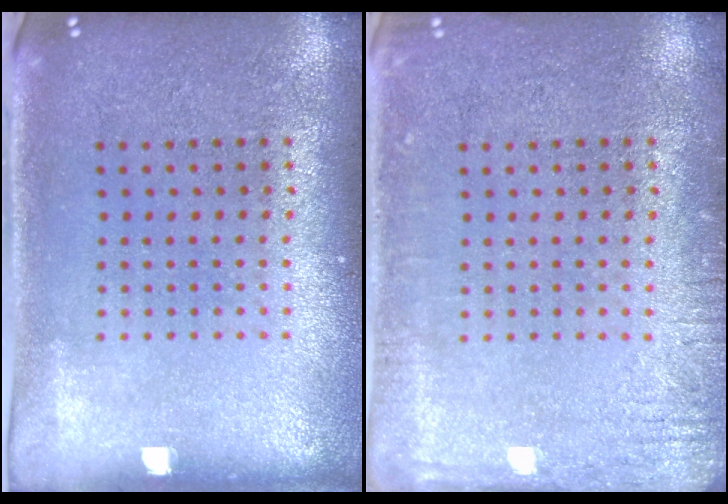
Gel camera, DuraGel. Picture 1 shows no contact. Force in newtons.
{"total": 2.3, "press": 2.2, "slide": 0.3}